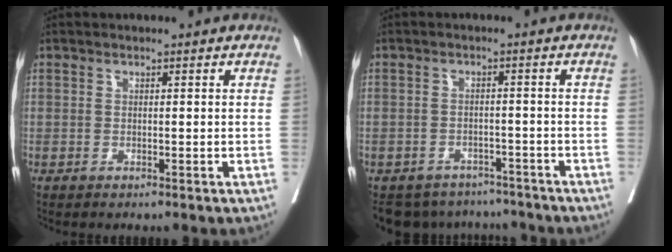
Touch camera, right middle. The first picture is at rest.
{"total": 10.5, "force": [-9.5, 4.2, 1.2], "torque": [-0.023, 0.009, -0.120]}